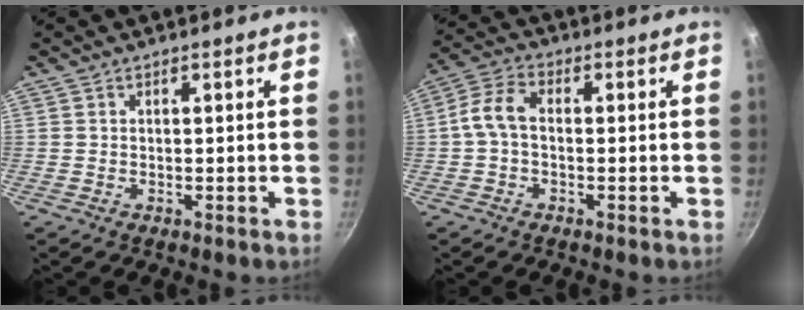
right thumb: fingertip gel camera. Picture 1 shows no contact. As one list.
[{"total": 6.3, "force": [-0.3, 4.0, 4.9], "torque": [-0.098, 0.022, -0.014]}]